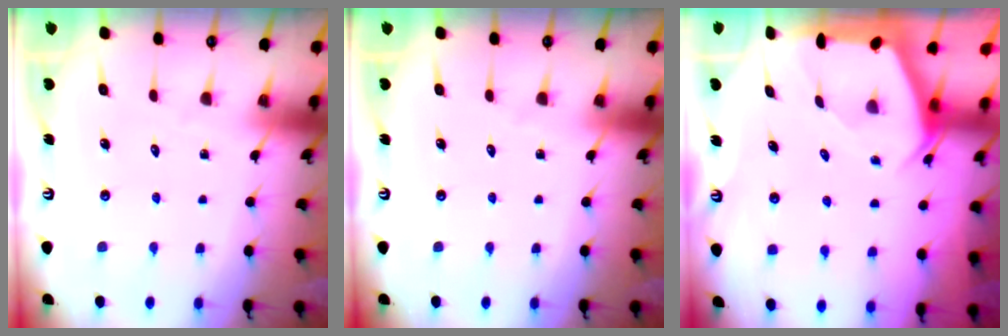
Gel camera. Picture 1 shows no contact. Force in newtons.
{"total": 0.0}
{"total": 2.0, "press": 2.0, "slide": 0.3}